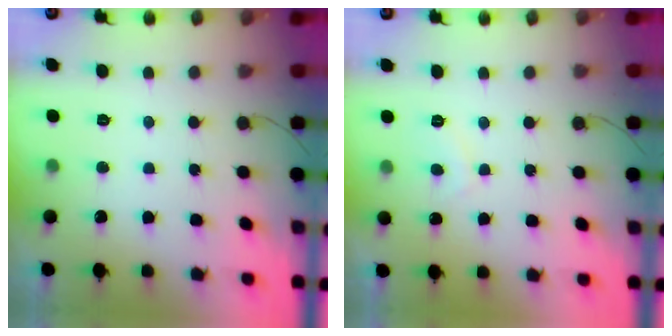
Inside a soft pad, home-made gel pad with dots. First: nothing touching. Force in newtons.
{"total": 2.0, "press": 1.9, "slide": 0.7}